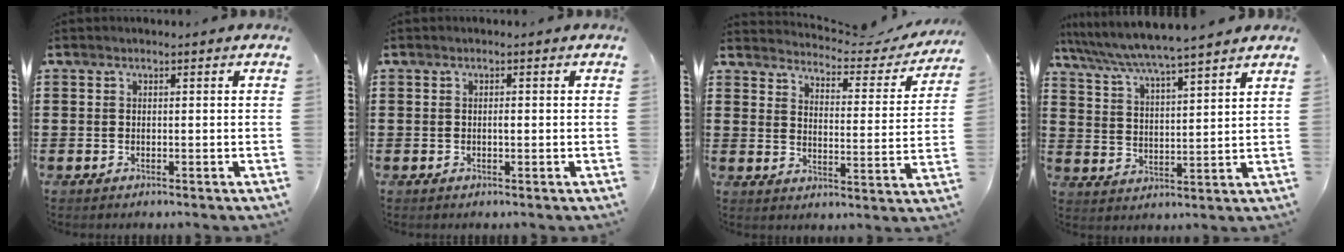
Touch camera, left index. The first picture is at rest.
{"total": 0.8, "force": [0.0, 0.2, 0.8], "torque": [-0.016, -0.003, 0.002]}
{"total": 3.7, "force": [3.6, 0.2, 0.8], "torque": [-0.031, -0.032, 0.053]}
{"total": 5.6, "force": [5.2, -0.6, 2.1], "torque": [-0.063, -0.035, 0.085]}